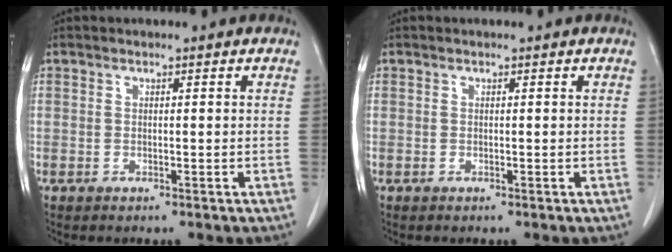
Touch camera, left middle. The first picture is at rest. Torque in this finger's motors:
{"motor_torque": [0.00, 0.00, 0.00, 0.00]}